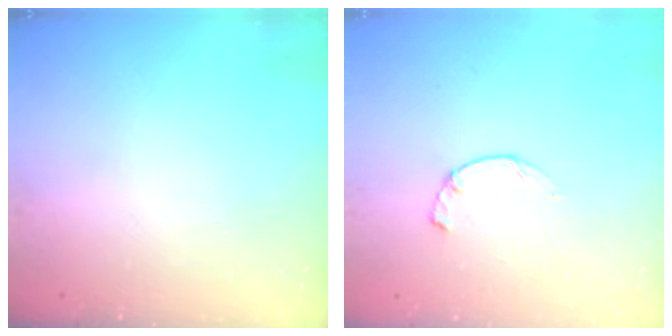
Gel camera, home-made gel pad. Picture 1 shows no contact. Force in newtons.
{"total": 2.3, "press": 2.3, "slide": 0.4}